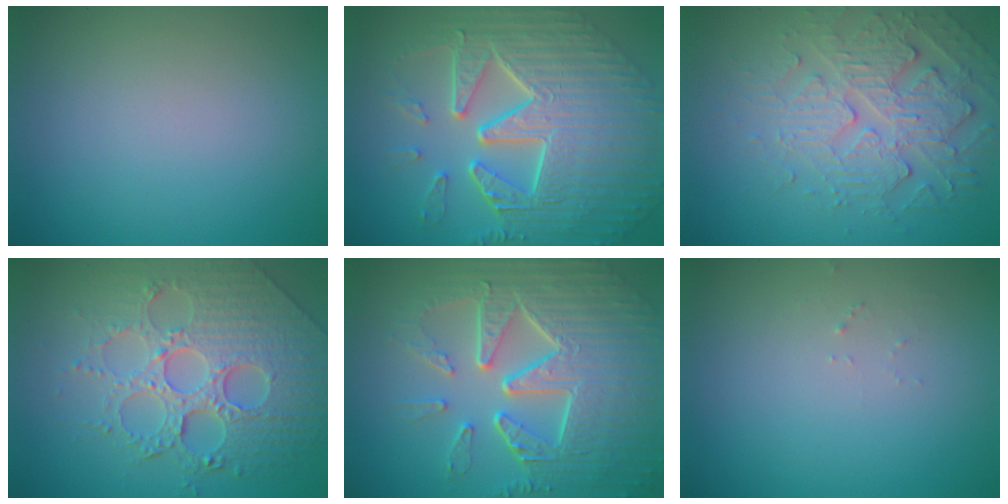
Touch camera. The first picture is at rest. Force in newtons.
{"total": 11.0, "press": 7.6, "slide": 7.9}
{"total": 4.7, "press": 4.2, "slide": 2.2}
{"total": 8.1, "press": 6.0, "slide": 5.4}
{"total": 9.8, "press": 6.6, "slide": 7.2}
{"total": 0.7, "press": 0.7, "slide": 0.1}